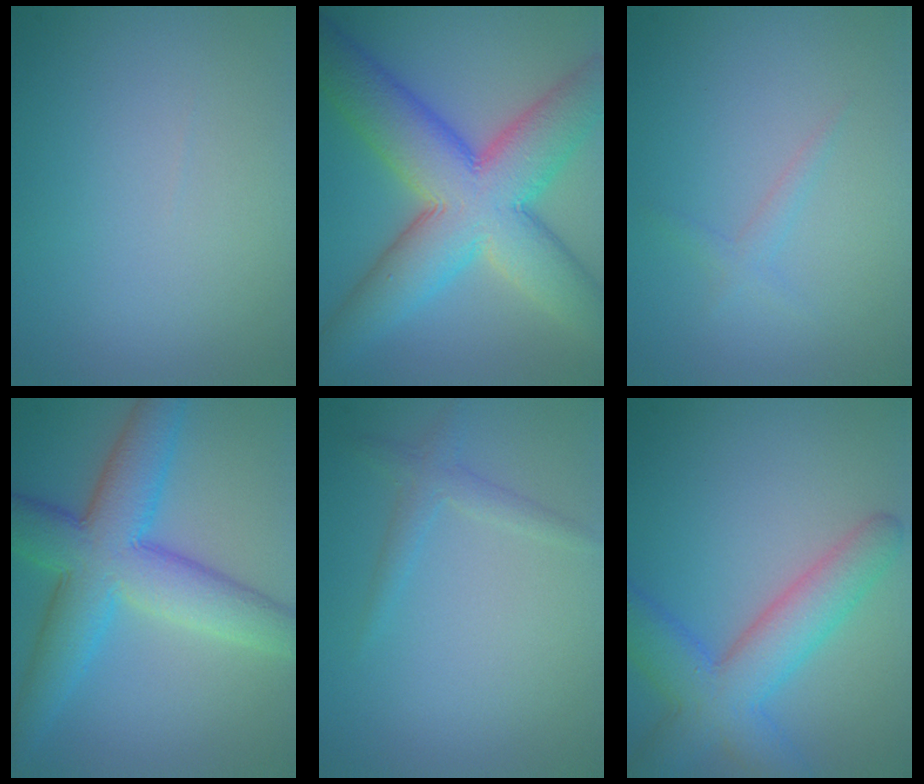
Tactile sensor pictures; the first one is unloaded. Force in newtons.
{"total": 12.2, "press": 12.2, "slide": 0.5}
{"total": 1.1, "press": 1.1, "slide": 0.0}
{"total": 8.8, "press": 8.8, "slide": 0.2}
{"total": 1.5, "press": 1.5, "slide": 0.0}
{"total": 6.6, "press": 6.5, "slide": 0.3}